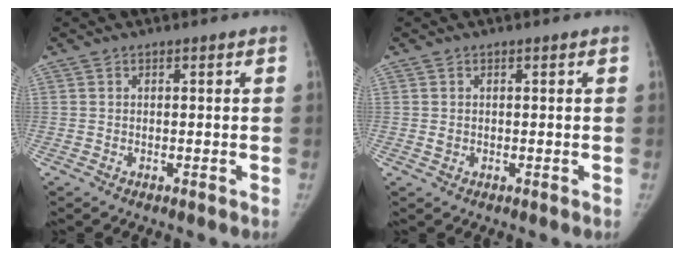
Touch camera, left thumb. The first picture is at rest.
{"total": 0.8, "force": [0.0, 0.7, 0.4], "torque": [-0.005, 0.000, 0.003]}